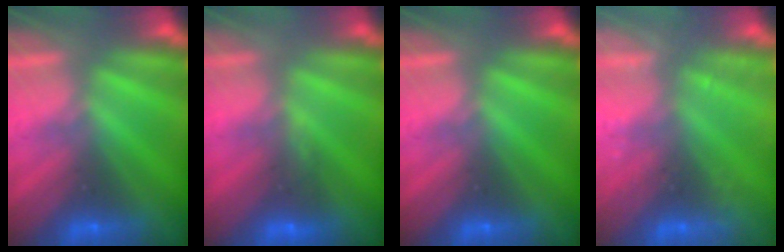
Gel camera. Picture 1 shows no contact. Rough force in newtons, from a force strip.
{"total": 3.6}
{"total": 0.0}
{"total": 2.6}